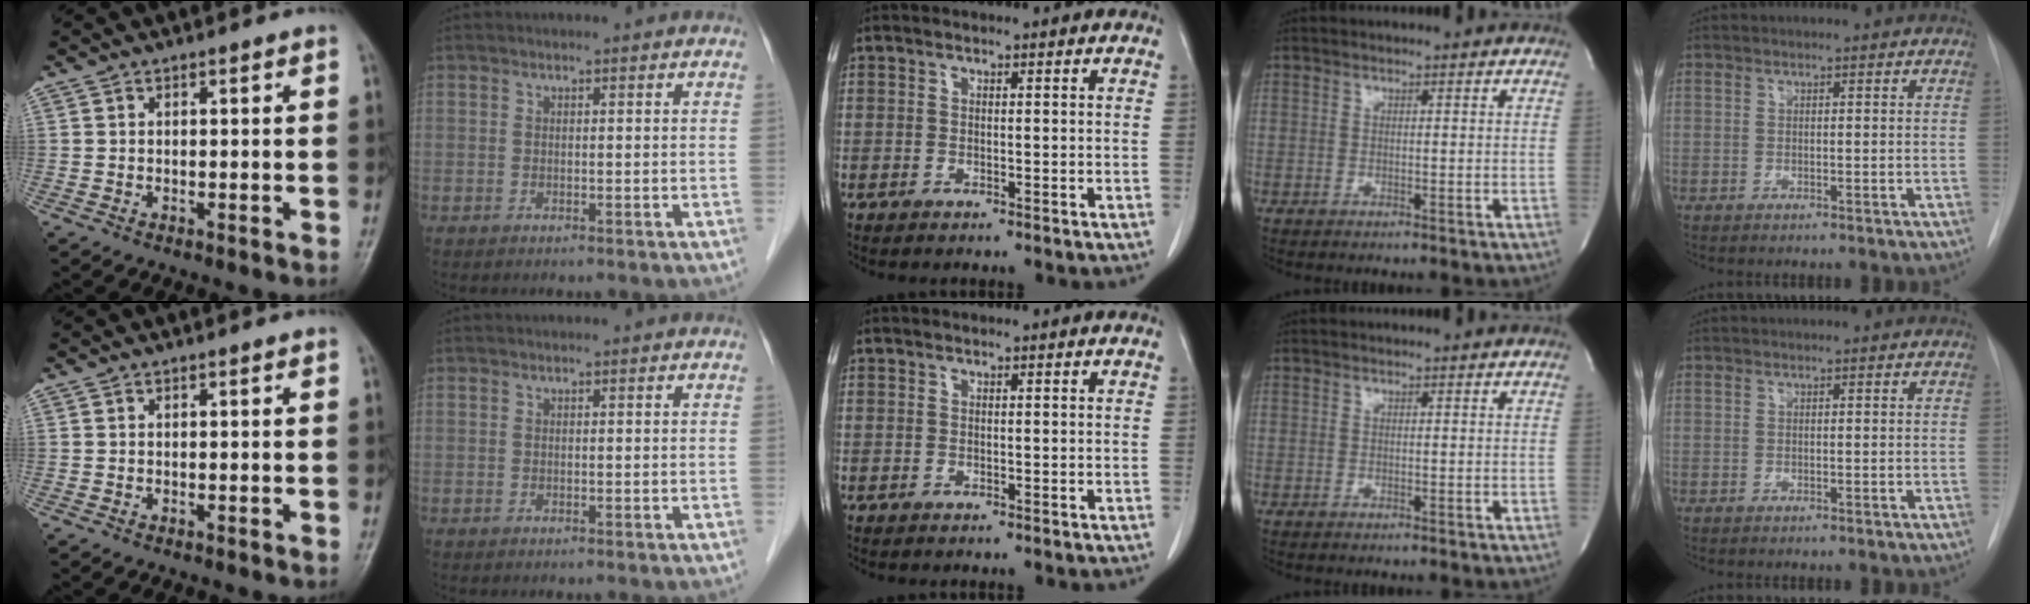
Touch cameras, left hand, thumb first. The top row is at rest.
{}